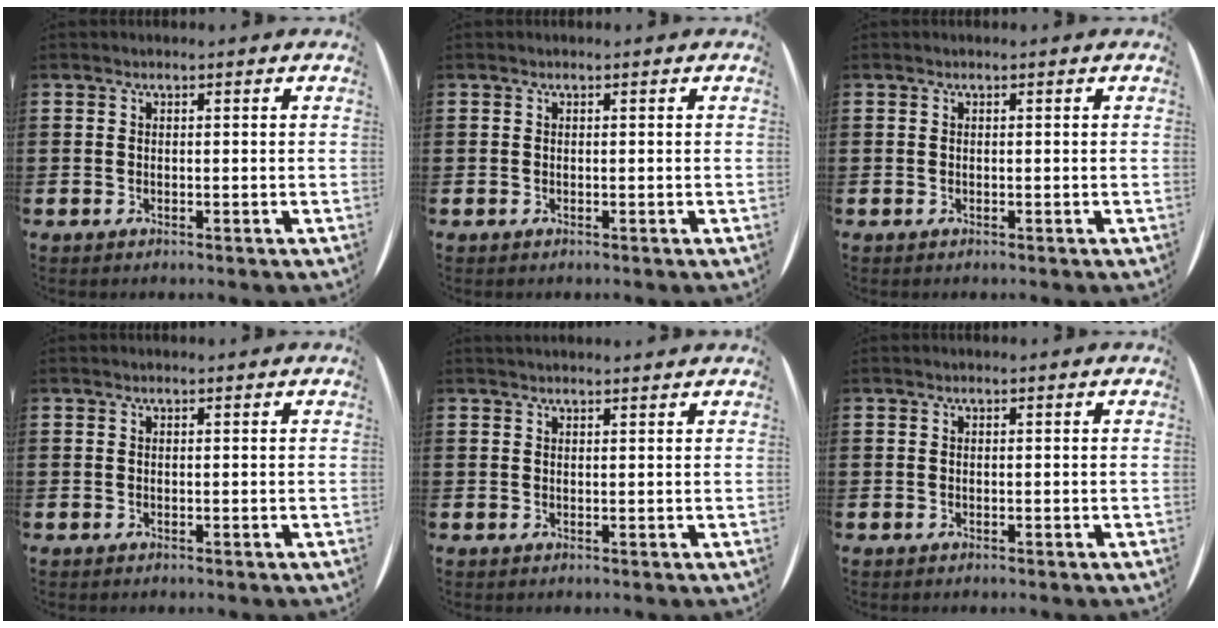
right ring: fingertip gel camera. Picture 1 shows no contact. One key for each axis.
{"total": 0.0}
{"total": 0.0}
{"total": 0.0}
{"total": 0.9, "fx": 0.9, "fy": -0.1, "fz": -0.1, "tx": 0.003, "ty": 0.001, "tz": 0.017}
{"total": 0.0}